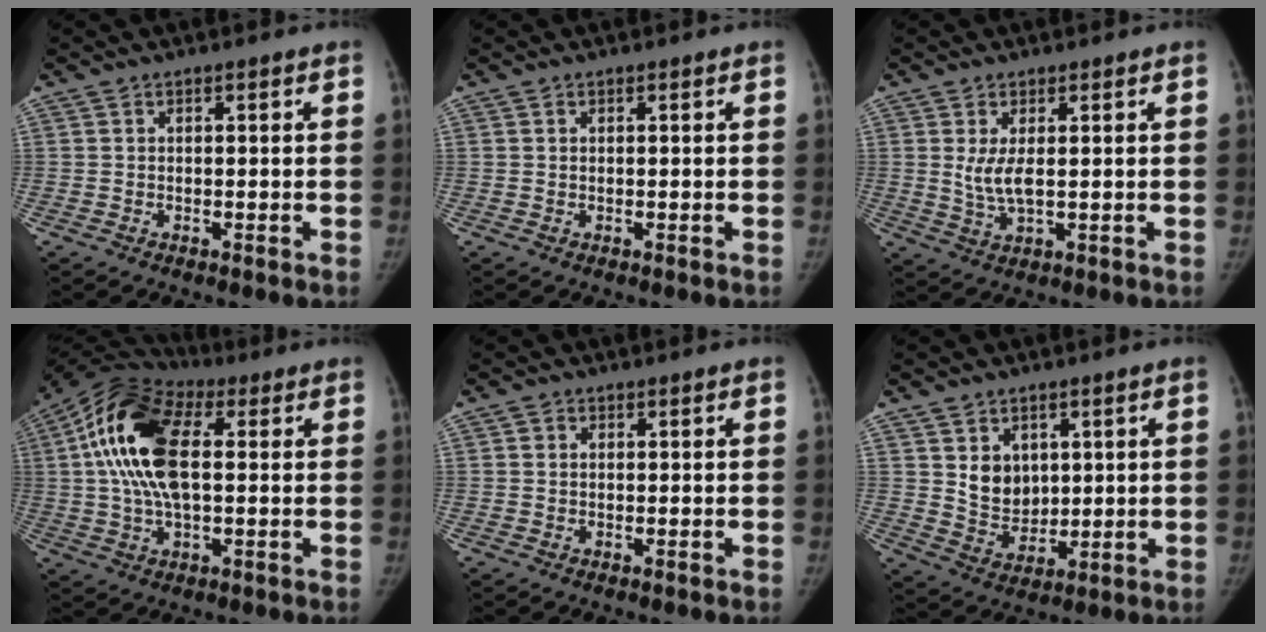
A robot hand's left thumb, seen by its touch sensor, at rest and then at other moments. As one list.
[{"total": 0.0}, {"total": 4.1, "force": [0.6, 1.4, 3.8], "torque": [-0.081, -0.016, 0.019]}, {"total": 16.8, "force": [2.7, 8.7, 14.1], "torque": [-0.283, 0.026, 0.039]}, {"total": 1.0, "force": [0.2, 1.0, 0.4], "torque": [0.000, 0.002, -0.001]}, {"total": 7.4, "force": [2.3, 5.7, 4.0], "torque": [-0.035, -0.025, 0.056]}]